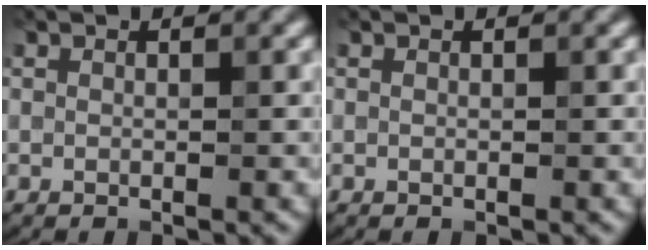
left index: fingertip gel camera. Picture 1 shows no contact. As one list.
[{"total": 0.0}]